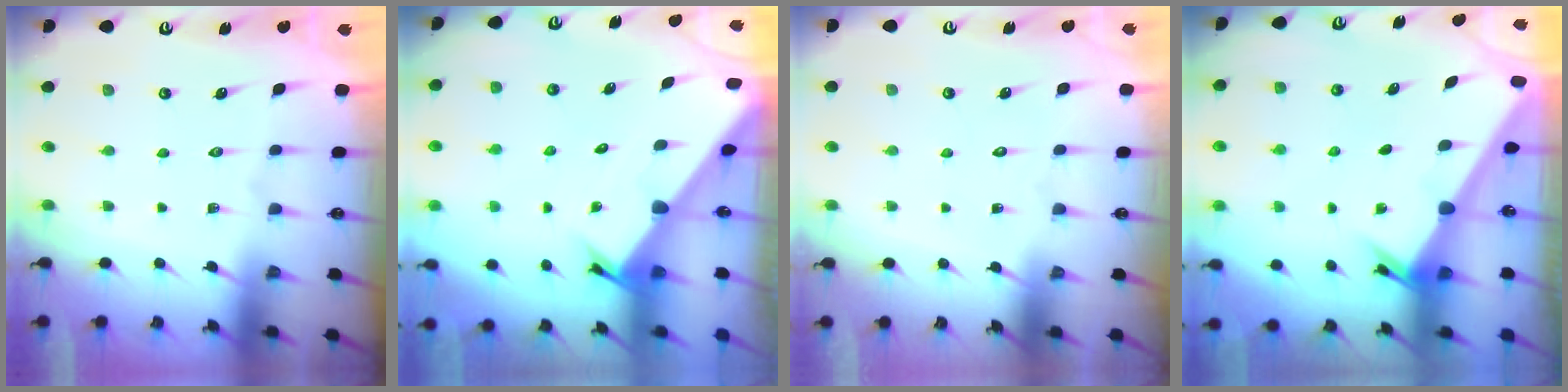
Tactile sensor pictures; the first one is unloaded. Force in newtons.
{"total": 2.2, "press": 2.2, "slide": 0.2}
{"total": 1.7, "press": 1.7, "slide": 0.1}
{"total": 2.2, "press": 2.2, "slide": 0.2}